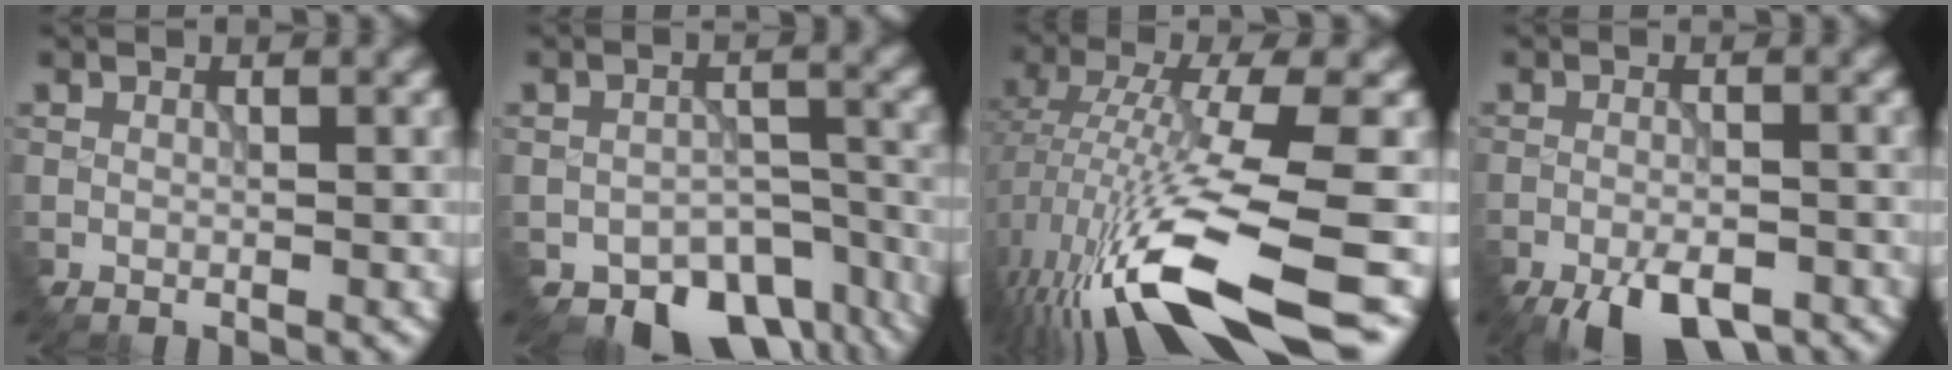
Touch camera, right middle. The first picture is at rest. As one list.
[{"total": 8.0, "force": [-5.7, 4.6, 3.3], "torque": [-0.037, -0.034, -0.069]}, {"total": 12.5, "force": [-5.9, 2.1, 10.7], "torque": [-0.207, -0.011, -0.096]}, {"total": 6.5, "force": [-4.7, 2.2, 3.9], "torque": [-0.060, -0.019, -0.074]}]